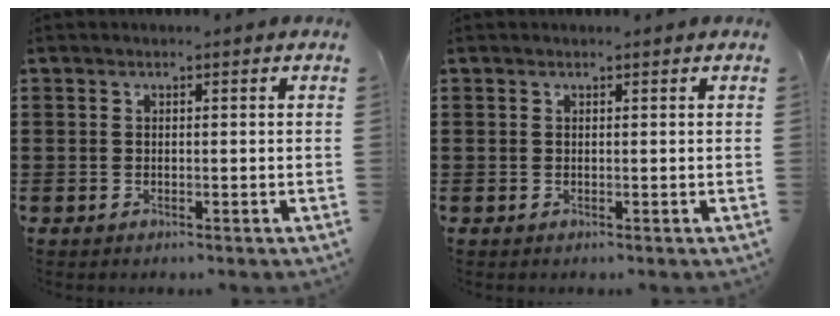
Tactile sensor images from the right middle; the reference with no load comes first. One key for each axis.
{"total": 0.0}